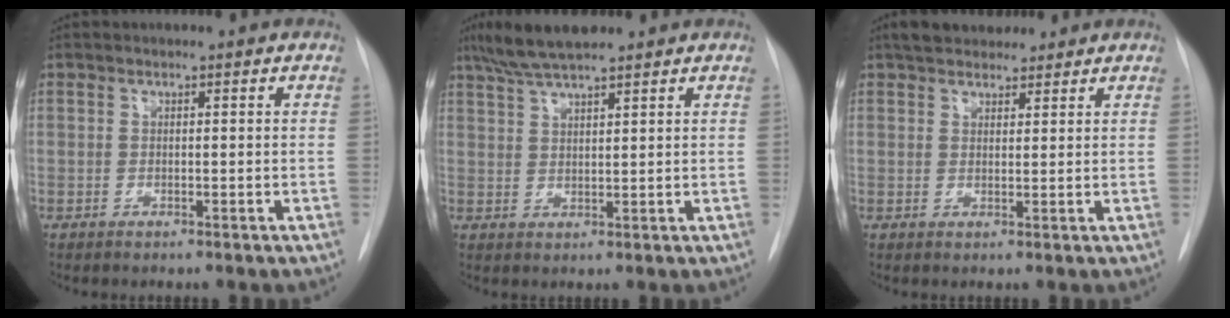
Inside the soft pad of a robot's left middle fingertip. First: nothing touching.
{"total": 7.0, "force": [5.6, 0.7, 4.0], "torque": [-0.077, 0.020, 0.103]}
{"total": 6.6, "force": [5.4, 2.6, 2.8], "torque": [-0.039, 0.023, 0.091]}